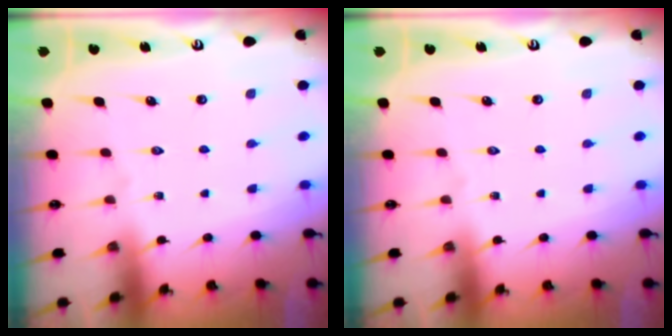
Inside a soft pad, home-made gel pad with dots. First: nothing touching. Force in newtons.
{"total": 0.0}